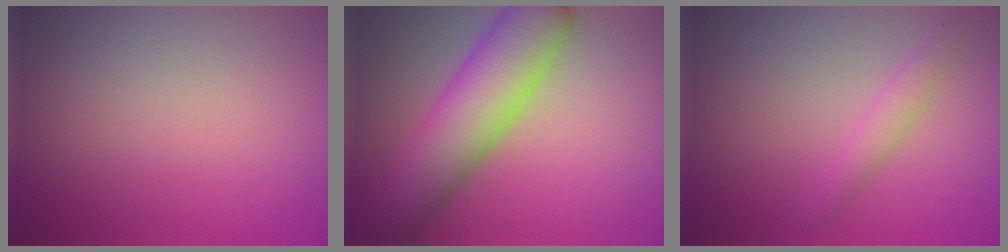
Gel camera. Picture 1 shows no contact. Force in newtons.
{"total": 8.3, "press": 8.3, "slide": 0.0}
{"total": 1.6, "press": 1.6, "slide": 0.1}